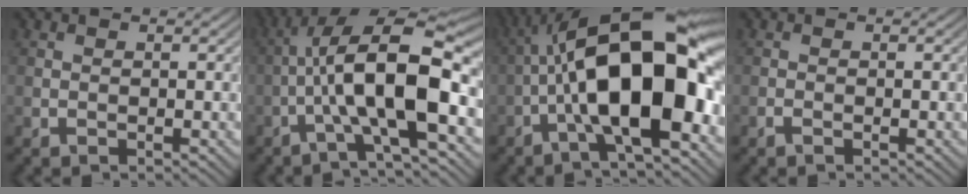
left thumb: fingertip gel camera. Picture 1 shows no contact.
{"total": 13.4, "force": [-2.5, 3.9, 12.6], "torque": [-0.216, 0.021, -0.046]}
{"total": 17.3, "force": [-2.4, 6.3, 16.0], "torque": [-0.256, 0.036, -0.050]}
{"total": 0.5, "force": [-0.5, 0.1, 0.2], "torque": [-0.003, 0.001, -0.009]}